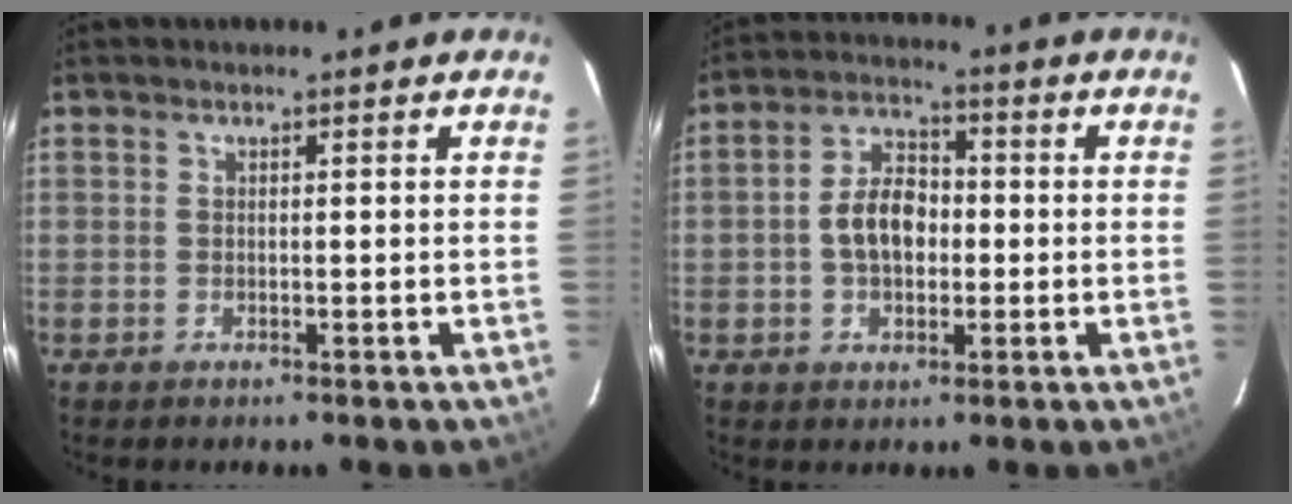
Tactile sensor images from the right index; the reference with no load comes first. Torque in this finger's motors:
{"motor_torque": [0.19, -0.01, 0.20, 0.06]}